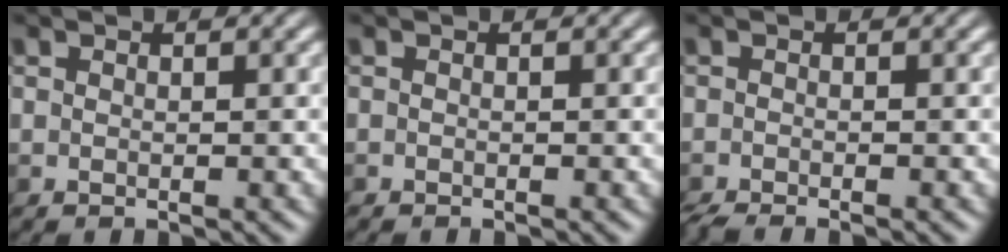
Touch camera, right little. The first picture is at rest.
{"total": 0.0}
{"total": 2.5, "force": [-2.0, 0.7, 1.2], "torque": [-0.023, -0.006, -0.033]}